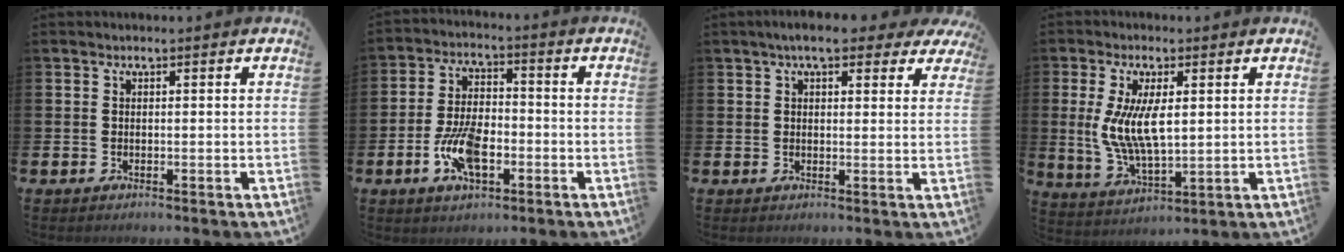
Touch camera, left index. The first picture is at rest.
{"total": 7.9, "force": [-2.6, 3.9, 6.4], "torque": [-0.121, 0.005, -0.046]}
{"total": 5.8, "force": [4.7, 1.9, 2.9], "torque": [-0.051, -0.007, 0.081]}
{"total": 7.5, "force": [1.6, 3.3, 6.6], "torque": [-0.134, 0.003, 0.027]}